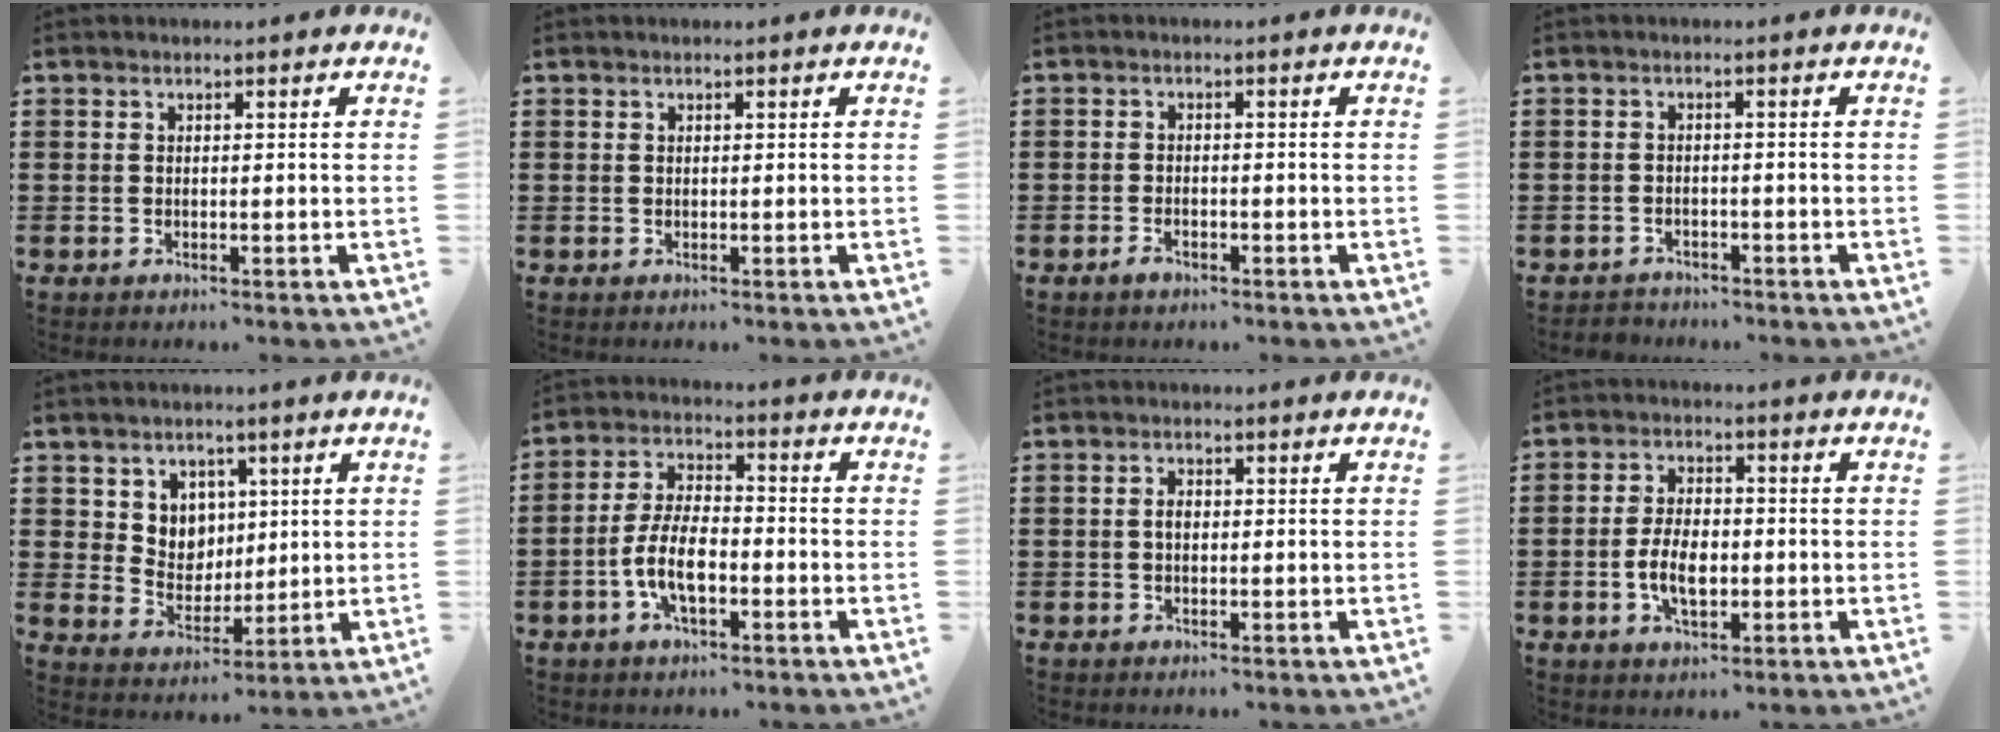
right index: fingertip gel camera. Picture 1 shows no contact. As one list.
[{"total": 0.0}, {"total": 1.5, "force": [-1.1, 0.6, 0.9], "torque": [-0.026, -0.006, -0.023]}, {"total": 1.5, "force": [-1.5, 0.3, -0.1], "torque": [-0.005, 0.001, -0.032]}, {"total": 5.5, "force": [2.6, 4.8, 0.5], "torque": [-0.032, -0.001, 0.046]}, {"total": 7.6, "force": [-2.5, 3.2, 6.4], "torque": [-0.149, -0.006, -0.053]}, {"total": 1.4, "force": [0.0, 0.7, 1.2], "torque": [-0.023, 0.004, -0.002]}, {"total": 6.0, "force": [-1.2, 3.0, 5.0], "torque": [-0.111, -0.001, -0.025]}]